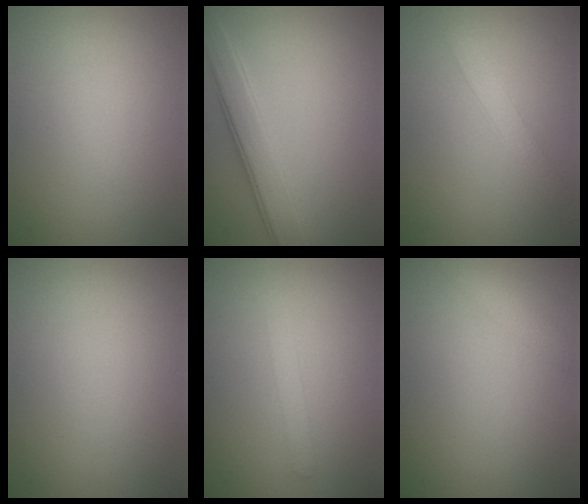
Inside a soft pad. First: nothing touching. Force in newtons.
{"total": 4.5, "press": 4.5, "slide": 0.1}
{"total": 2.0, "press": 2.0, "slide": 0.1}
{"total": 0.0}
{"total": 1.2, "press": 1.2, "slide": 0.1}
{"total": 1.6, "press": 1.6, "slide": 0.0}